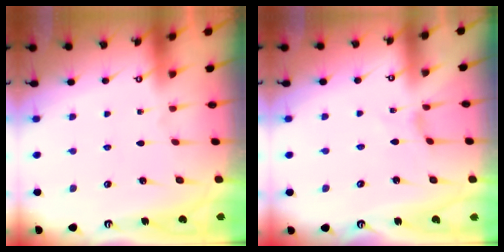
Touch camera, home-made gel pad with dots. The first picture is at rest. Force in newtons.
{"total": 0.0}